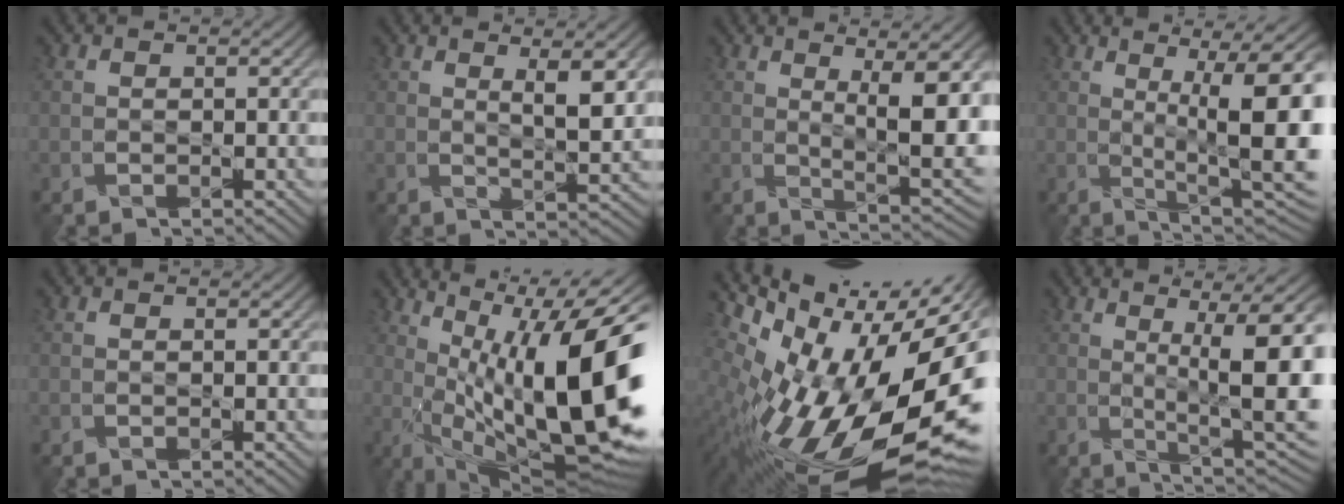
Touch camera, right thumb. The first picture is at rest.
{"total": 4.3, "force": [2.2, 0.9, 3.6], "torque": [-0.064, -0.007, 0.048]}
{"total": 8.6, "force": [2.2, 2.7, 7.9], "torque": [-0.114, -0.001, 0.045]}
{"total": 12.0, "force": [1.4, 3.3, 11.4], "torque": [-0.143, 0.012, 0.024]}
{"total": 0.0}
{"total": 18.6, "force": [1.0, 6.4, 17.4], "torque": [-0.258, 0.008, 0.023]}
{"total": 18.8, "force": [-1.8, 9.1, 16.3], "torque": [-0.241, -0.025, -0.019]}
{"total": 10.0, "force": [1.5, 2.3, 9.6], "torque": [-0.130, 0.011, 0.032]}